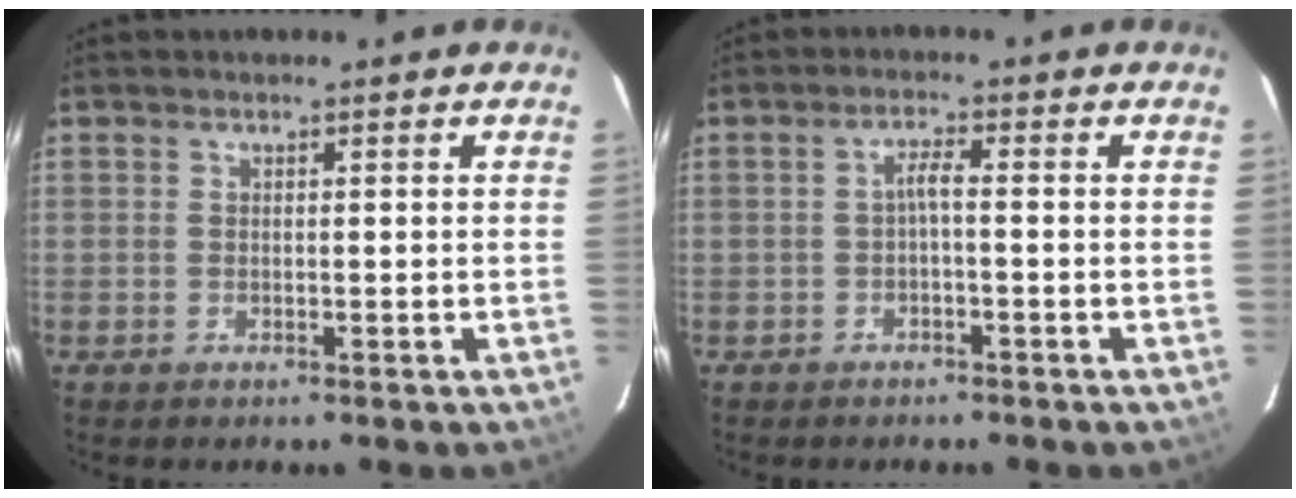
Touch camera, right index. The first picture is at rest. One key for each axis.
{"total": 2.0, "fx": -0.8, "fy": 0.1, "fz": 1.8, "tx": -0.037, "ty": 0.006, "tz": -0.014}